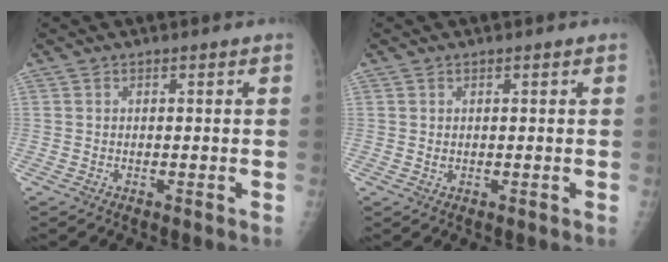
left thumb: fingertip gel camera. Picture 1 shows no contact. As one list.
[{"total": 0.7, "force": [0.3, 0.5, 0.5], "torque": [-0.005, -0.002, 0.007]}]